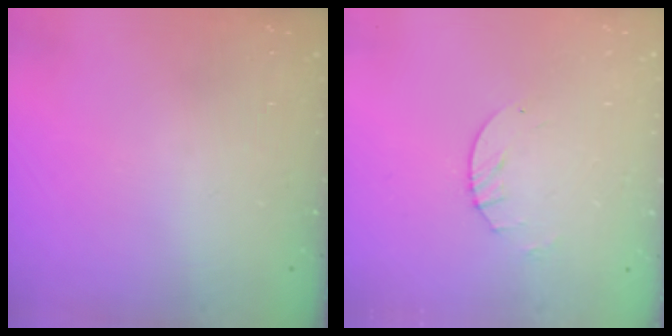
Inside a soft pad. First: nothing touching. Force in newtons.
{"total": 2.6, "press": 2.5, "slide": 0.4}